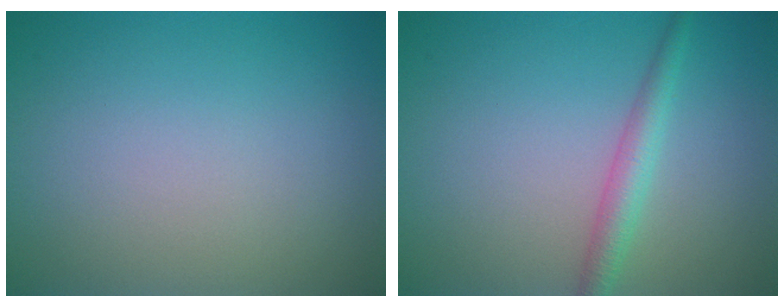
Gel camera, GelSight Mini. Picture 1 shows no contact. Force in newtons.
{"total": 2.4, "press": 2.4, "slide": 0.1}